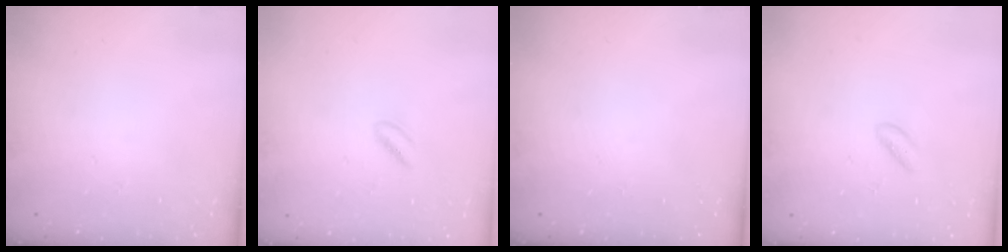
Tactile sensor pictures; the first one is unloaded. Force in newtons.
{"total": 1.6, "press": 1.2, "slide": 1.0}
{"total": 0.0}
{"total": 1.6, "press": 1.6, "slide": 0.4}